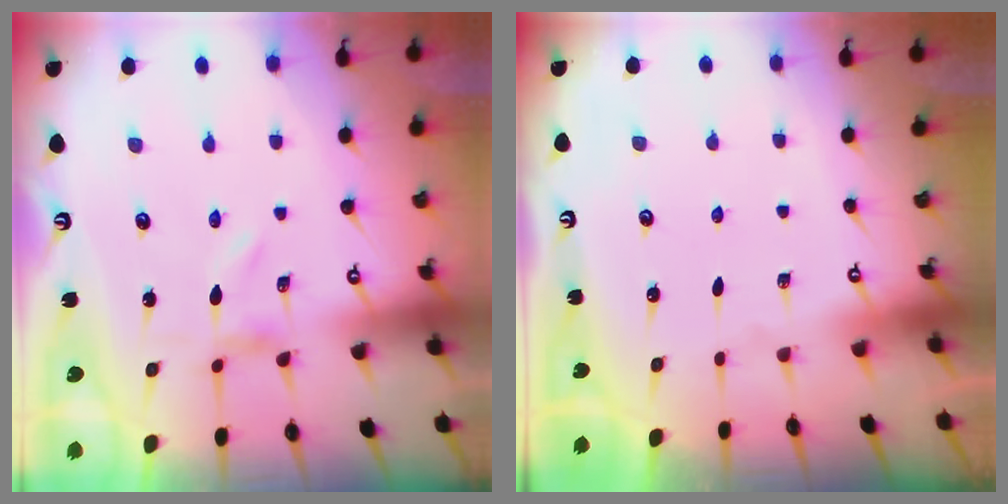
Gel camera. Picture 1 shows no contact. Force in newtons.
{"total": 0.0}